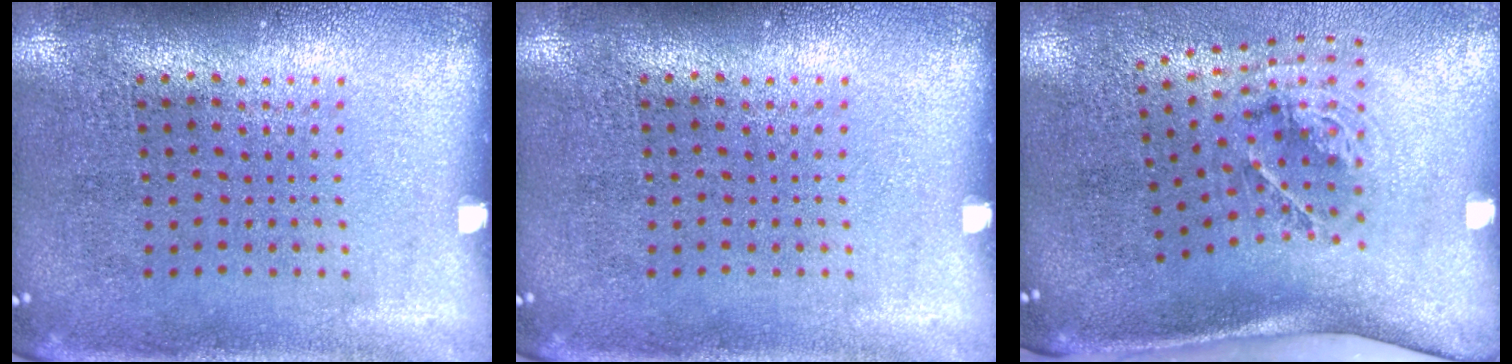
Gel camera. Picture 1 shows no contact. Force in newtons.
{"total": 0.0}
{"total": 1.9, "press": 1.2, "slide": 1.5}